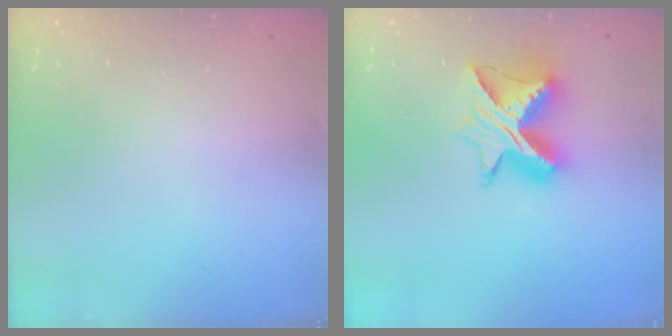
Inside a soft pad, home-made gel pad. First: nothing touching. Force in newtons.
{"total": 11.8, "press": 11.8, "slide": 1.0}